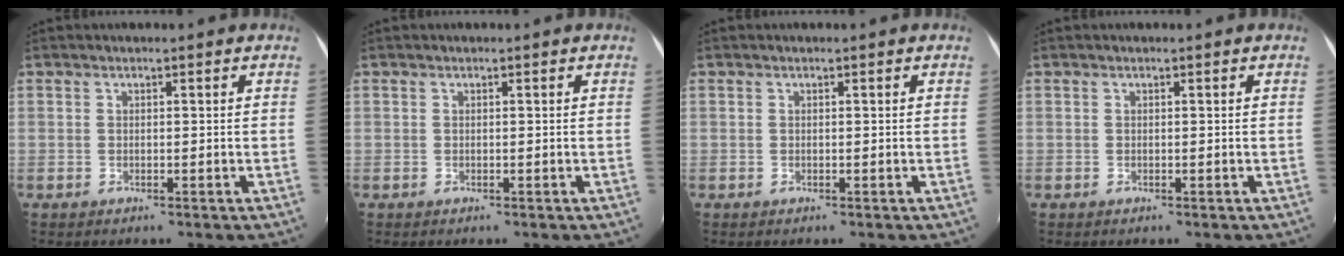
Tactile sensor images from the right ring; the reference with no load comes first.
{"total": 0.0}
{"total": 0.0}
{"total": 0.0}